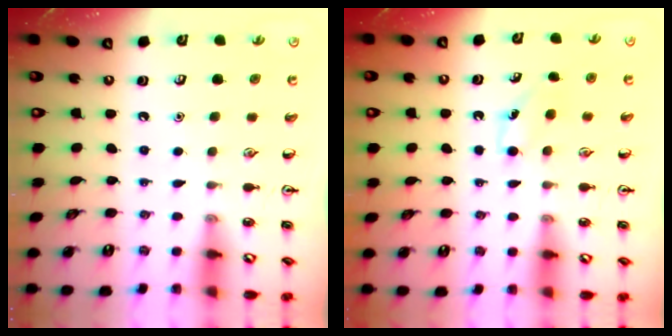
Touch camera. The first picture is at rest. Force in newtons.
{"total": 3.8, "press": 3.6, "slide": 1.1}